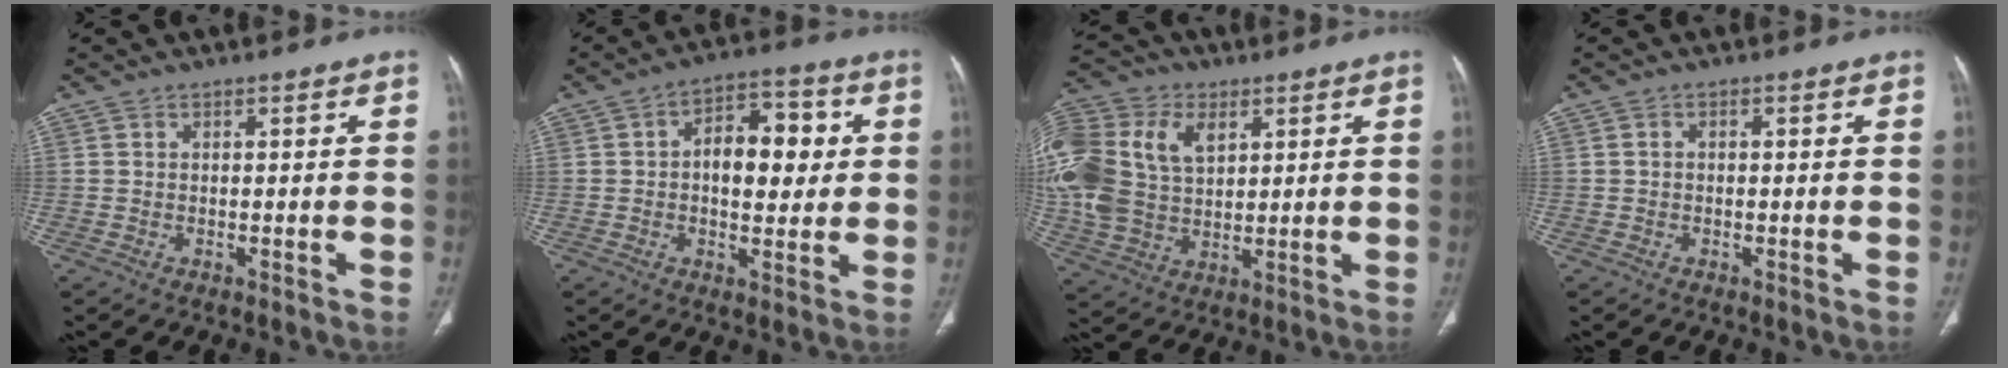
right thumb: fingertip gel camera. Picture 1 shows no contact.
{"total": 11.3, "force": [1.2, 6.6, 9.1], "torque": [-0.103, 0.016, 0.015]}
{"total": 23.3, "force": [6.2, 16.2, 15.5], "torque": [-0.372, 0.025, 0.122]}
{"total": 0.6, "force": [0.0, 0.4, 0.4], "torque": [-0.007, 0.004, -0.003]}